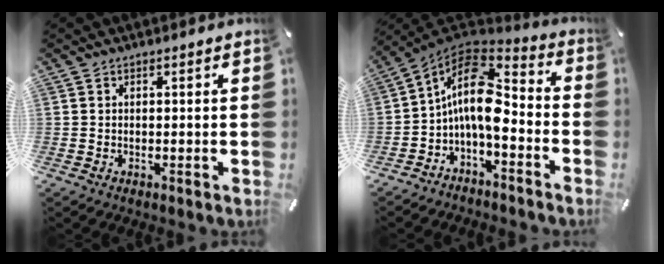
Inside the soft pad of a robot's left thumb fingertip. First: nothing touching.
{"total": 13.4, "force": [-1.3, 7.3, 11.2], "torque": [-0.235, 0.003, -0.025]}